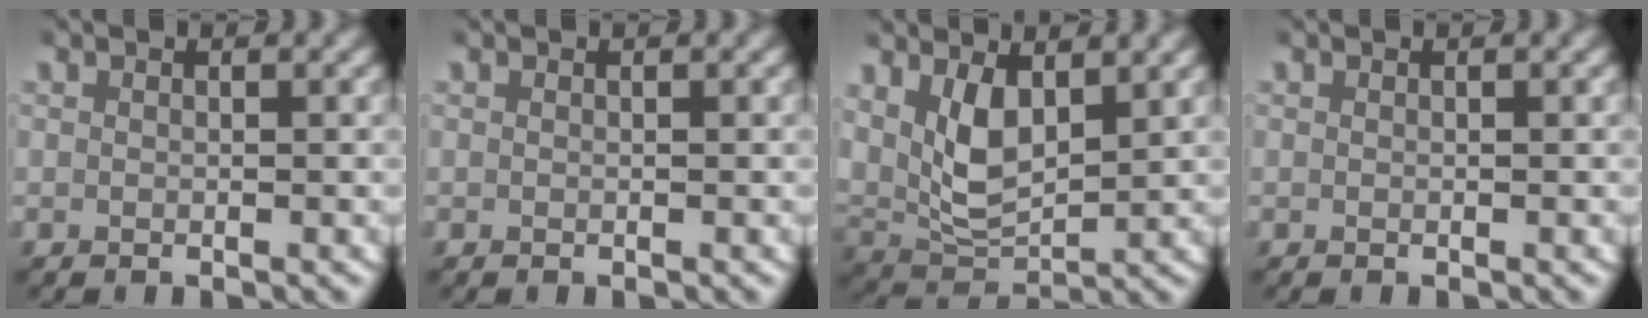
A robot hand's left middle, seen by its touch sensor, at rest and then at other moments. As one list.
[{"total": 0.0}, {"total": 5.7, "force": [2.4, 3.7, 3.6], "torque": [-0.089, -0.012, 0.048]}, {"total": 0.0}]